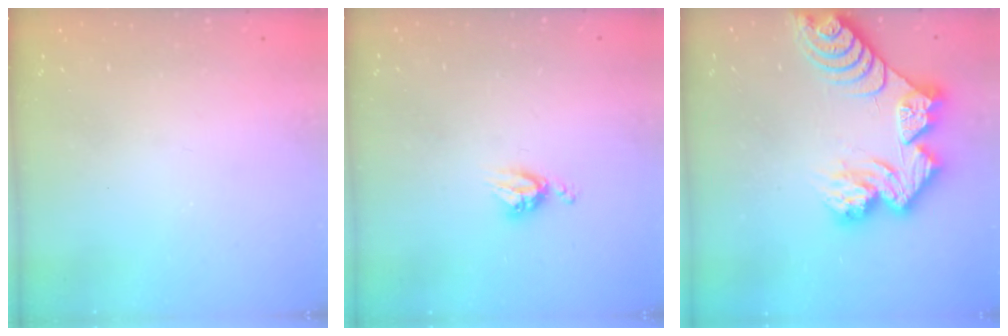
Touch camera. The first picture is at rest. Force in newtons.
{"total": 4.7, "press": 4.7, "slide": 0.5}
{"total": 15.1, "press": 15.0, "slide": 1.4}